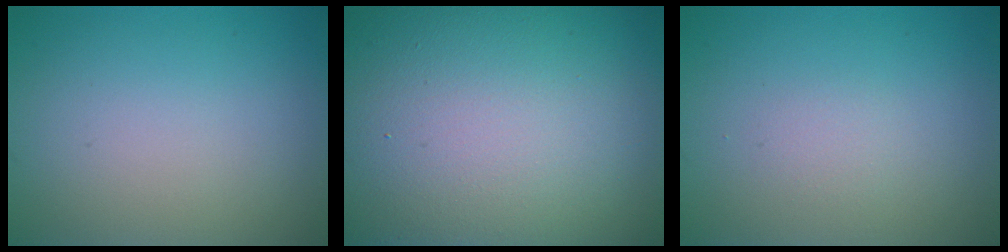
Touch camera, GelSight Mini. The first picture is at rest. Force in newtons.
{"total": 25.6, "press": 25.6, "slide": 1.1}
{"total": 0.9, "press": 0.9, "slide": 0.0}